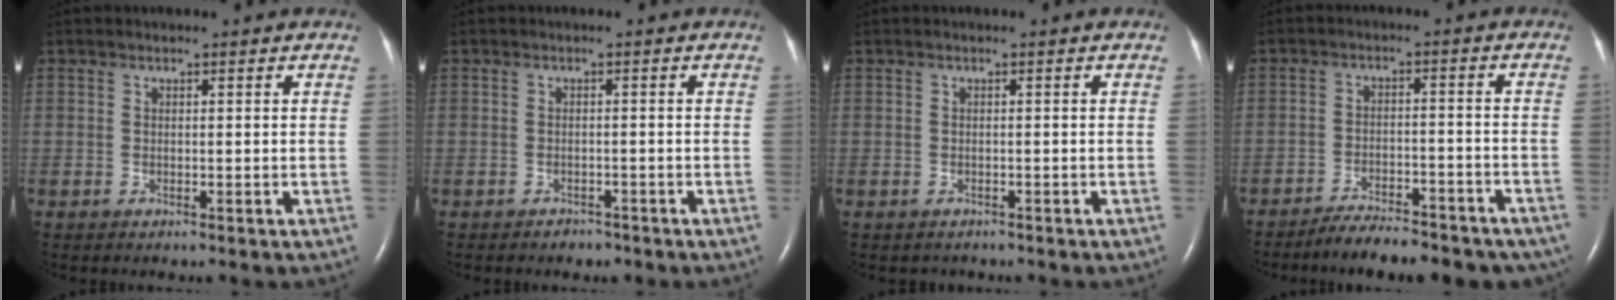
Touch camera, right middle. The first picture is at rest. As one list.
[{"total": 1.4, "force": [-1.2, 0.8, 0.1], "torque": [-0.009, 0.001, -0.016]}, {"total": 1.0, "force": [-0.9, 0.5, 0.0], "torque": [-0.009, -0.001, -0.010]}, {"total": 13.7, "force": [-12.1, 3.5, 5.4], "torque": [-0.072, 0.005, -0.159]}]